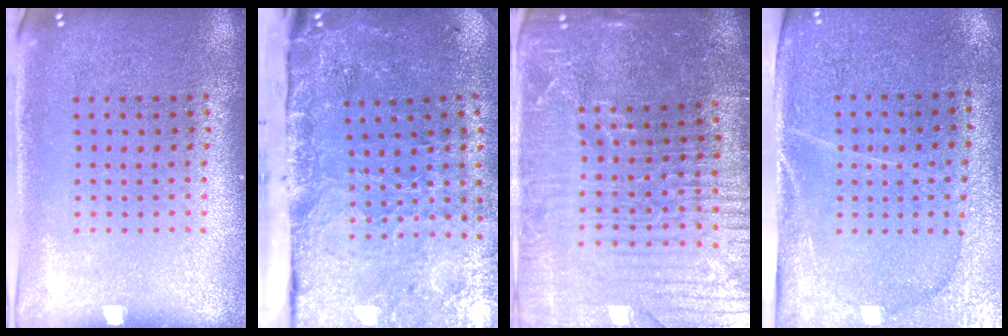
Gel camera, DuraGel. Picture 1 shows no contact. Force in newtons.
{"total": 4.9, "press": 3.6, "slide": 3.3}
{"total": 5.6, "press": 5.1, "slide": 2.5}
{"total": 2.9, "press": 2.7, "slide": 1.2}